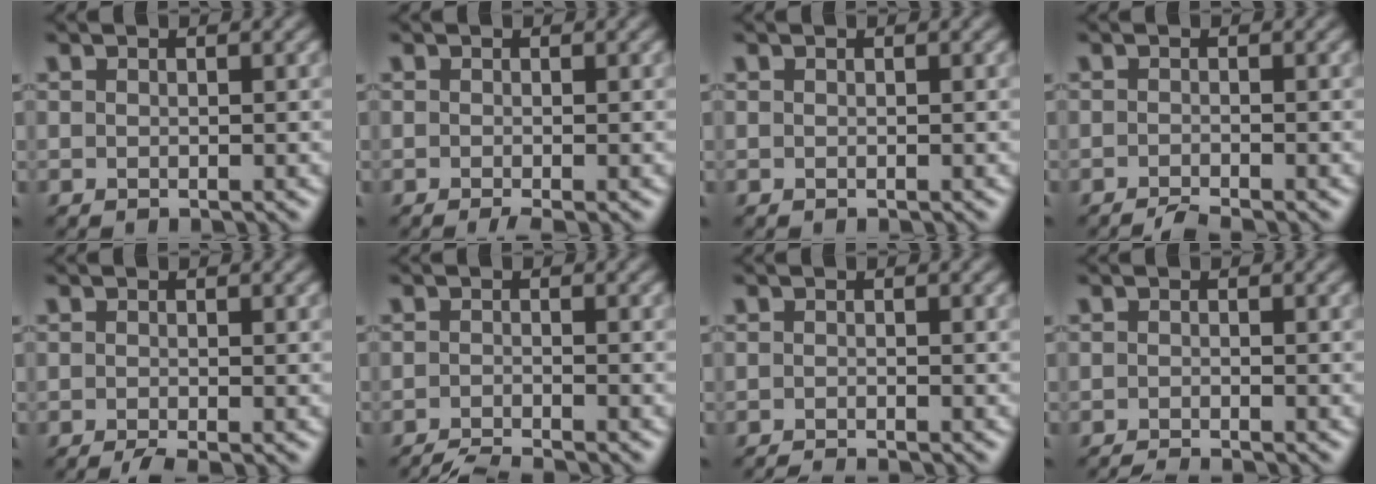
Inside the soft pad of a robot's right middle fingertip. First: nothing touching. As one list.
[{"total": 1.2, "force": [-0.7, 0.2, 1.0], "torque": [-0.017, -0.004, -0.011]}, {"total": 0.0}, {"total": 2.0, "force": [-1.8, 0.2, 0.9], "torque": [-0.014, 0.000, -0.036]}, {"total": 1.7, "force": [-1.3, 0.2, 1.1], "torque": [-0.018, -0.002, -0.024]}, {"total": 3.5, "force": [-3.3, 0.2, 1.3], "torque": [-0.023, -0.002, -0.062]}, {"total": 1.7, "force": [-1.6, 0.1, 0.5], "torque": [-0.005, -0.003, -0.031]}, {"total": 2.1, "force": [-1.9, 0.1, 0.7], "torque": [-0.008, -0.002, -0.037]}]